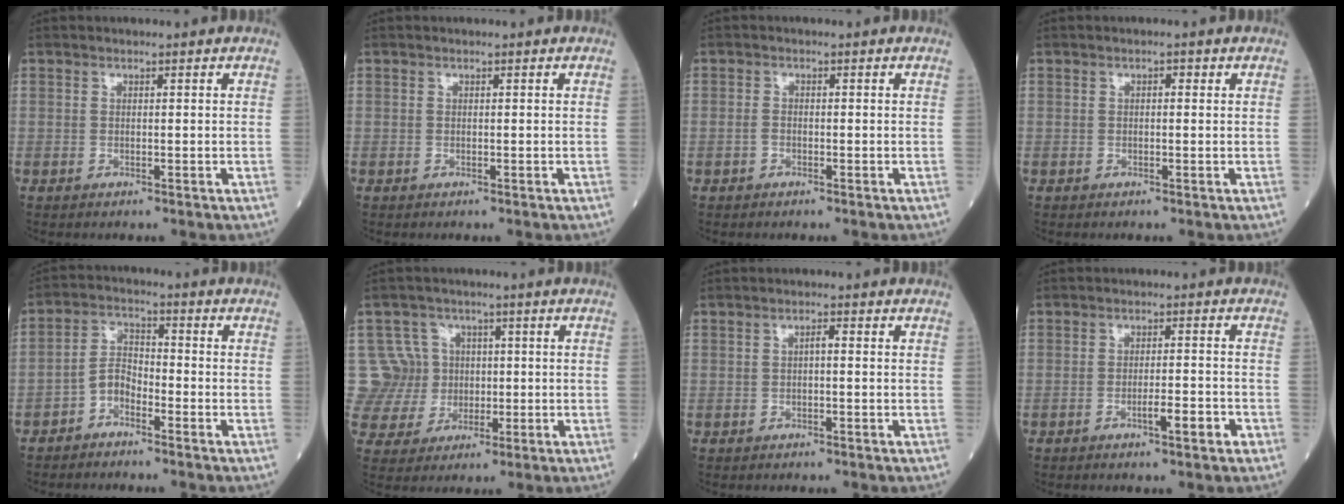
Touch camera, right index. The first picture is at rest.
{"total": 0.0}
{"total": 0.9, "force": [-0.5, 0.6, 0.5], "torque": [-0.008, 0.003, -0.009]}
{"total": 0.6, "force": [0.1, 0.3, 0.5], "torque": [-0.005, 0.003, 0.000]}
{"total": 4.0, "force": [-2.7, 2.1, 2.1], "torque": [-0.038, 0.008, -0.057]}
{"total": 8.3, "force": [1.1, 8.2, 0.3], "torque": [-0.008, 0.032, 0.029]}
{"total": 1.0, "force": [-0.1, 0.3, 1.0], "torque": [-0.014, 0.004, -0.002]}
{"total": 3.9, "force": [-1.9, 0.5, 3.4], "torque": [-0.051, 0.001, -0.029]}